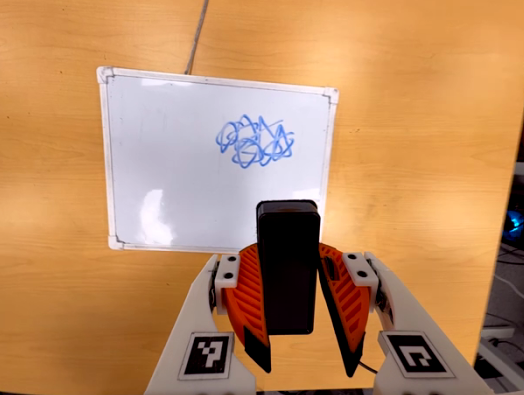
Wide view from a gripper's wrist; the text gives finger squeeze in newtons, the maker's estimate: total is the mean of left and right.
{"total": 7.6, "left": 7.1, "right": 8.0}